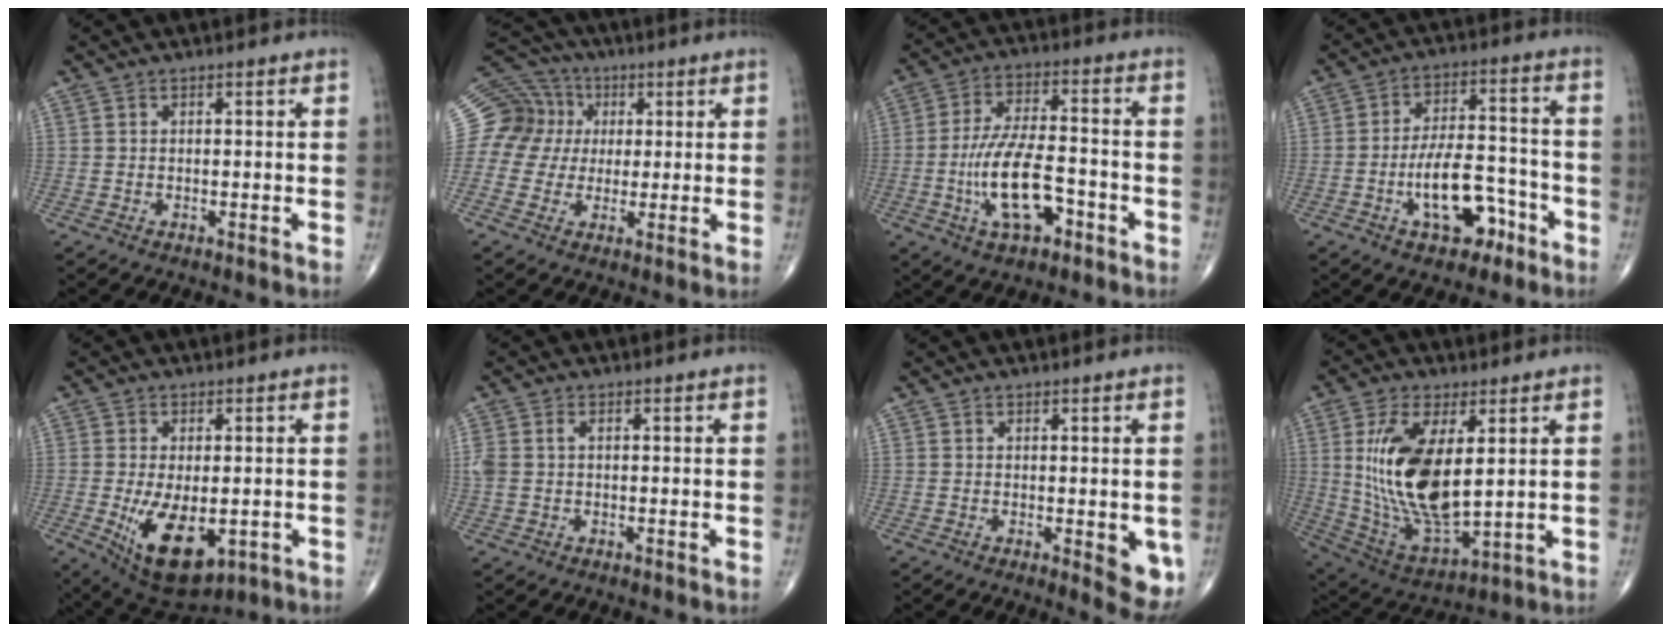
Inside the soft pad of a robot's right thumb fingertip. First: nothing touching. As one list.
[{"total": 13.1, "force": [2.2, 12.5, 3.4], "torque": [-0.052, 0.037, 0.038]}, {"total": 12.9, "force": [-4.4, 5.6, 10.8], "torque": [-0.201, 0.027, -0.076]}, {"total": 11.9, "force": [-5.2, 5.9, 8.8], "torque": [-0.130, 0.044, -0.080]}, {"total": 12.2, "force": [-2.8, 6.2, 10.1], "torque": [-0.165, -0.018, -0.025]}, {"total": 3.0, "force": [0.4, 1.9, 2.2], "torque": [-0.074, 0.015, 0.011]}, {"total": 5.5, "force": [-0.7, 2.1, 5.0], "torque": [-0.045, -0.010, -0.005]}, {"total": 18.7, "force": [3.4, 8.5, 16.3], "torque": [-0.313, -0.025, 0.081]}]